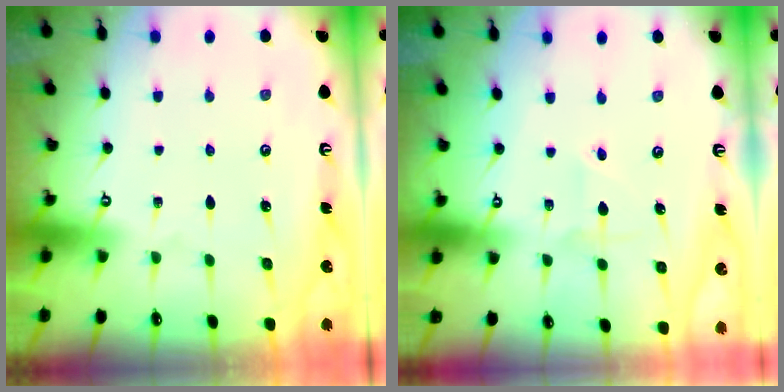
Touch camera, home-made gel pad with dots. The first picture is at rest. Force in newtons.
{"total": 3.8, "press": 3.6, "slide": 1.2}